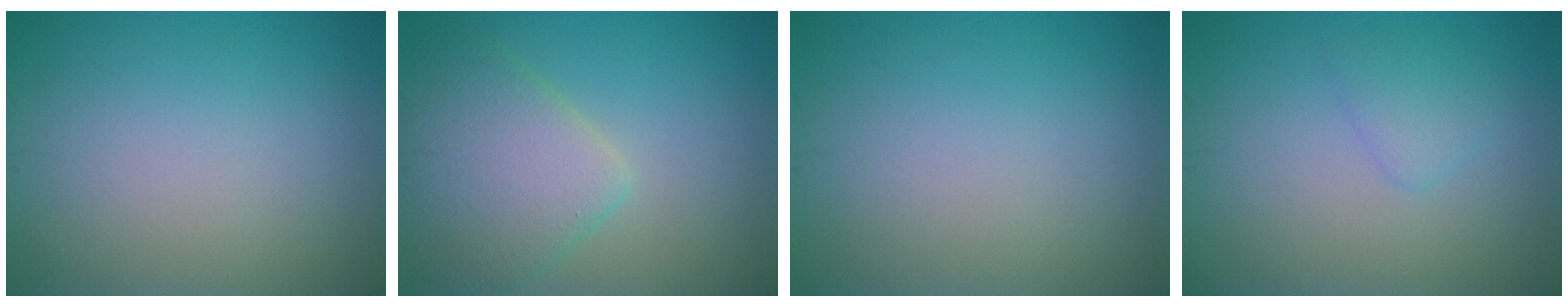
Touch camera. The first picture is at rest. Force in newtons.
{"total": 5.9, "press": 5.9, "slide": 0.3}
{"total": 0.0}
{"total": 1.6, "press": 1.6, "slide": 0.1}